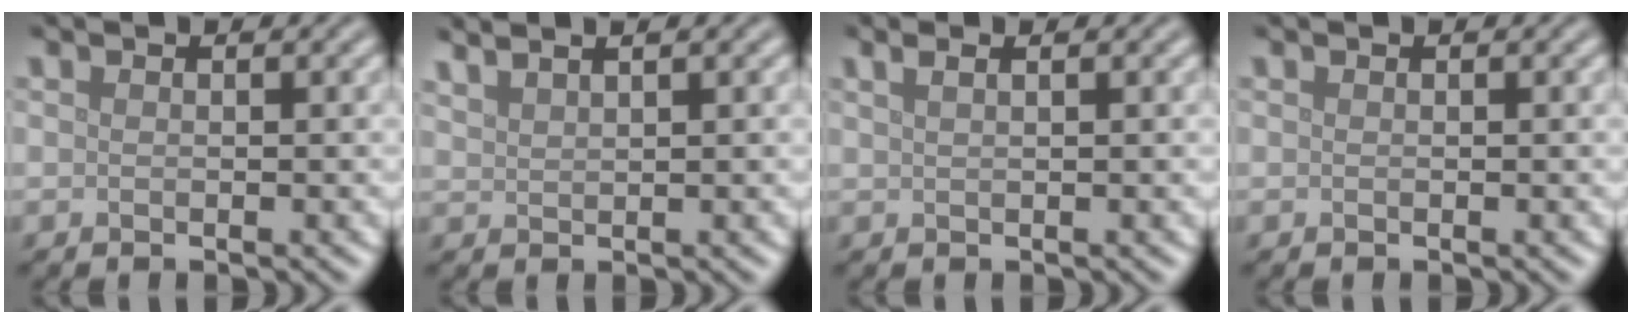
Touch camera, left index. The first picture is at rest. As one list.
[{"total": 3.2, "force": [2.5, 1.0, 1.8], "torque": [-0.011, 0.018, 0.020]}, {"total": 2.4, "force": [1.4, 1.1, 1.6], "torque": [-0.011, 0.004, -0.001]}, {"total": 0.0}]